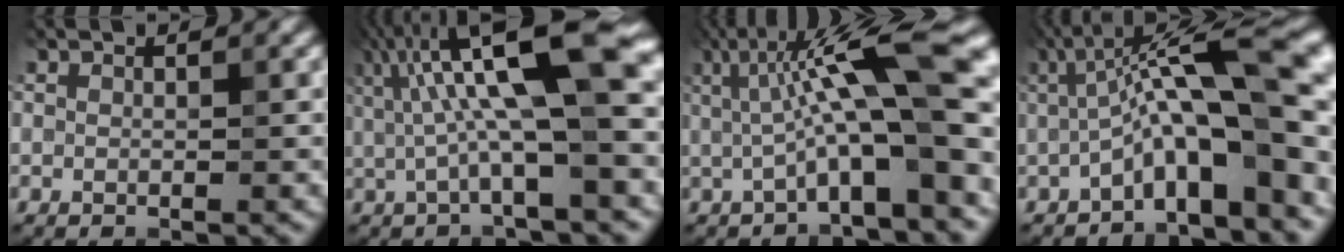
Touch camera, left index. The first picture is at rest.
{"total": 12.0, "force": [2.5, 2.8, 11.4], "torque": [-0.190, 0.019, 0.044]}
{"total": 11.9, "force": [0.7, 2.7, 11.6], "torque": [-0.172, 0.032, 0.016]}
{"total": 11.2, "force": [-0.9, 2.7, 10.8], "torque": [-0.160, 0.027, -0.017]}